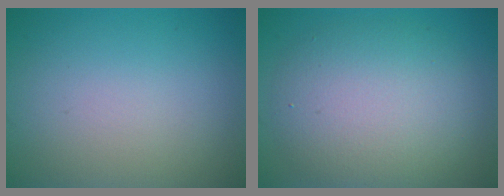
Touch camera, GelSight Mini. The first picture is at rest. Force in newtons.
{"total": 7.1, "press": 7.0, "slide": 0.5}